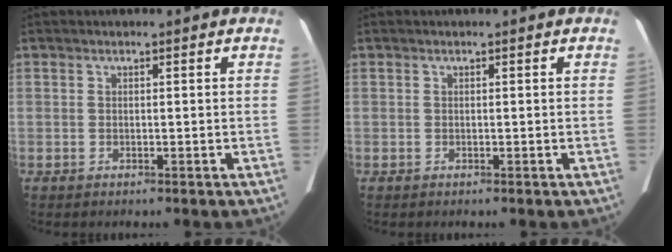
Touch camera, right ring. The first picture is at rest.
{"total": 0.0}